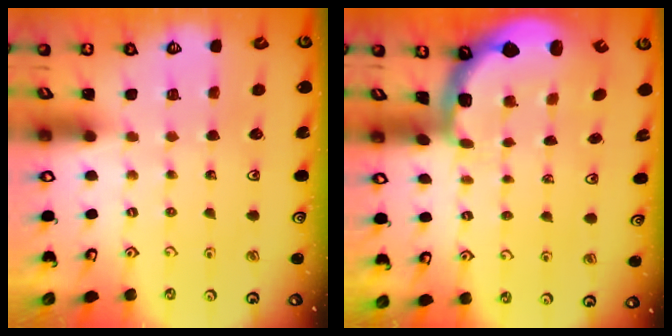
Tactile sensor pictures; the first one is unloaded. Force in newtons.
{"total": 2.4, "press": 2.1, "slide": 1.2}